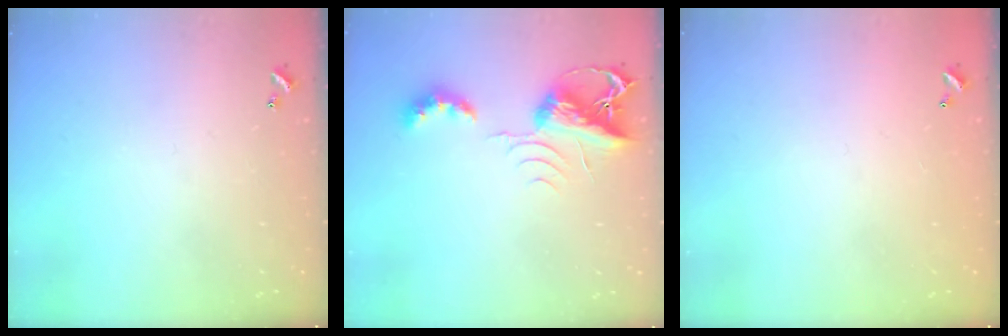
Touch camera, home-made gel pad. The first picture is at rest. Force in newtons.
{"total": 7.7, "press": 7.7, "slide": 0.5}
{"total": 2.8, "press": 2.8, "slide": 0.1}